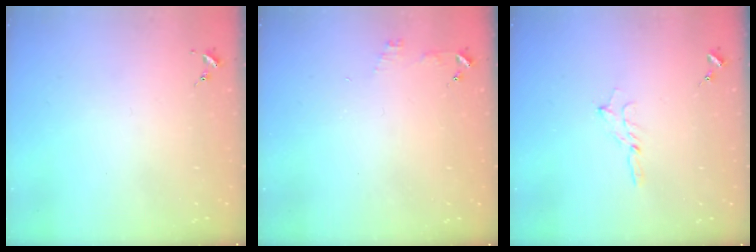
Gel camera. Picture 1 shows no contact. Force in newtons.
{"total": 4.6, "press": 4.5, "slide": 0.4}
{"total": 3.5, "press": 3.5, "slide": 0.4}